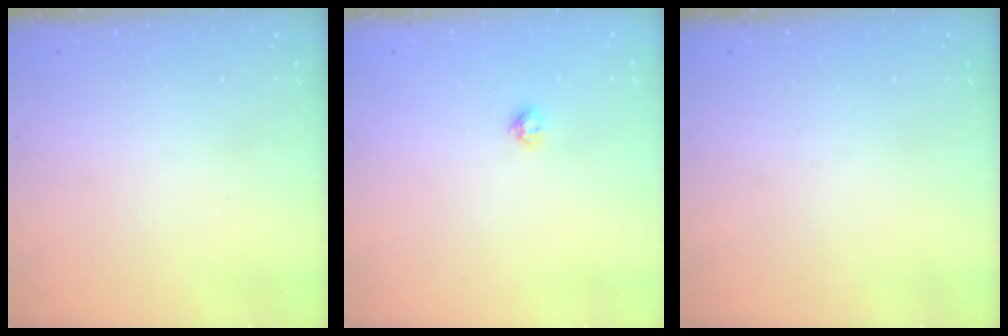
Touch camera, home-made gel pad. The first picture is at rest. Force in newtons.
{"total": 3.8, "press": 3.8, "slide": 0.5}
{"total": 0.0}